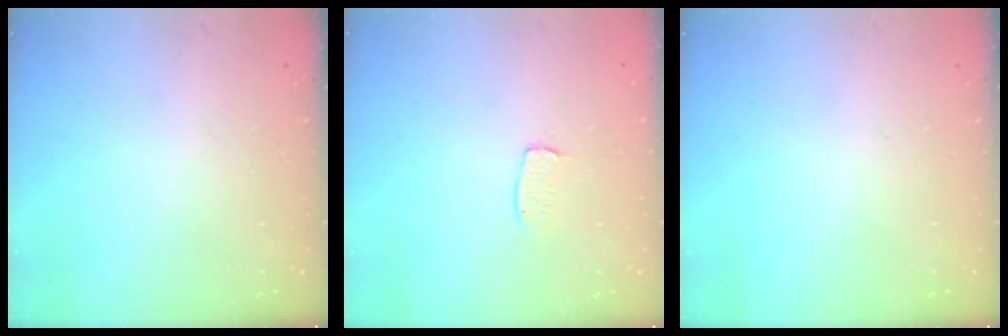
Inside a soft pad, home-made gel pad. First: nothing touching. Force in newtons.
{"total": 3.5, "press": 3.4, "slide": 0.2}
{"total": 0.0}